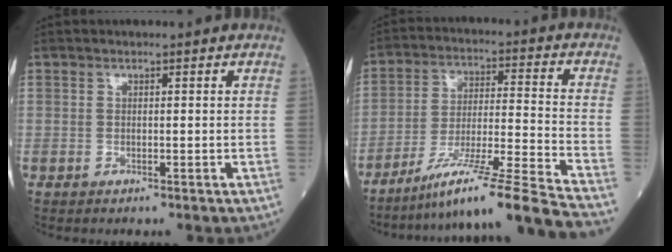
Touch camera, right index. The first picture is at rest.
{"total": 19.0, "force": [-16.0, -2.7, 10.0], "torque": [-0.147, -0.003, -0.263]}